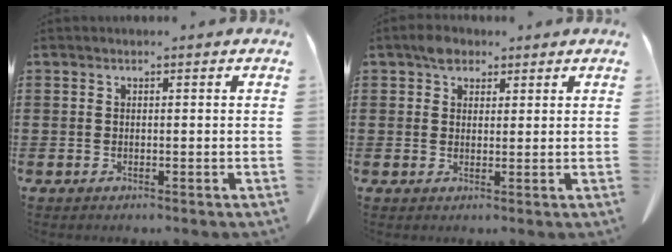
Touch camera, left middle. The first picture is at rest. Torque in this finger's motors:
{"motor_torque": [0.49, -0.24, 0.00, 0.05]}